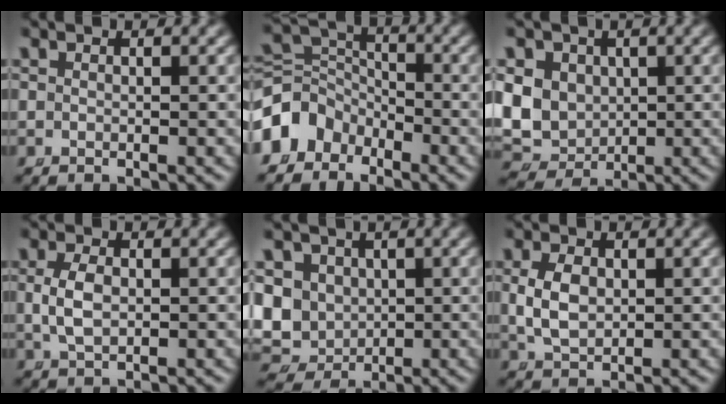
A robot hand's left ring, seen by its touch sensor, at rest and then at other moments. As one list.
[{"total": 7.7, "force": [-2.0, 6.8, 3.0], "torque": [-0.086, -0.025, -0.039]}, {"total": 11.2, "force": [-0.2, 10.4, 4.1], "torque": [-0.126, -0.042, 0.003]}, {"total": 2.5, "force": [0.0, 1.4, 2.1], "torque": [-0.057, -0.008, 0.011]}, {"total": 11.9, "force": [-0.9, 11.3, 3.9], "torque": [-0.133, -0.049, -0.009]}, {"total": 3.4, "force": [0.1, 2.5, 2.3], "torque": [-0.061, -0.013, 0.017]}]